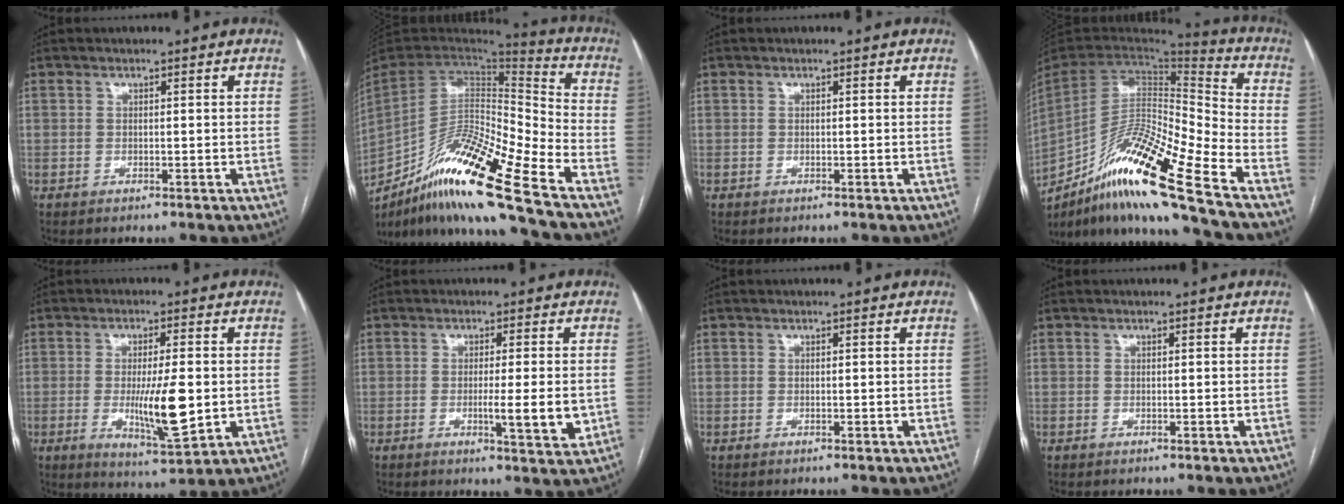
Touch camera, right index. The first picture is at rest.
{"total": 21.8, "force": [-14.7, 0.3, 16.0], "torque": [-0.297, -0.023, -0.271]}
{"total": 0.0}
{"total": 21.8, "force": [-14.2, 0.3, 16.5], "torque": [-0.306, -0.024, -0.262]}
{"total": 9.8, "force": [-1.0, 1.8, 9.6], "torque": [-0.165, -0.020, -0.011]}
{"total": 5.7, "force": [-1.0, 0.4, 5.6], "torque": [-0.085, -0.010, -0.014]}
{"total": 0.0}
{"total": 0.0}